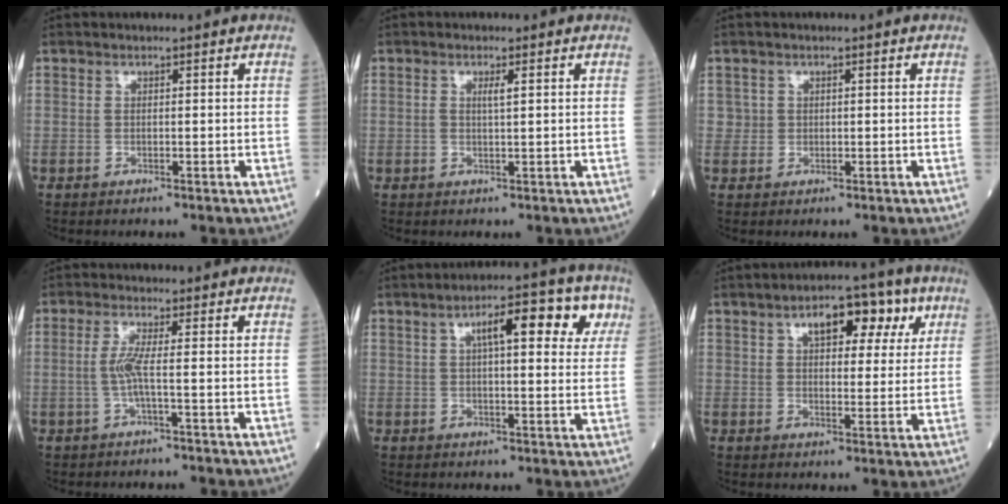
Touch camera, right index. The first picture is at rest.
{"total": 1.4, "force": [0.5, 0.0, 1.3], "torque": [-0.027, 0.001, 0.011]}
{"total": 1.1, "force": [0.4, 1.0, -0.1], "torque": [0.013, 0.005, 0.006]}
{"total": 2.9, "force": [-0.4, -0.4, 2.8], "torque": [-0.064, -0.002, -0.007]}
{"total": 11.0, "force": [4.6, 3.4, 9.4], "torque": [-0.125, 0.029, 0.057]}
{"total": 9.5, "force": [4.7, 4.4, 7.0], "torque": [-0.095, 0.022, 0.064]}